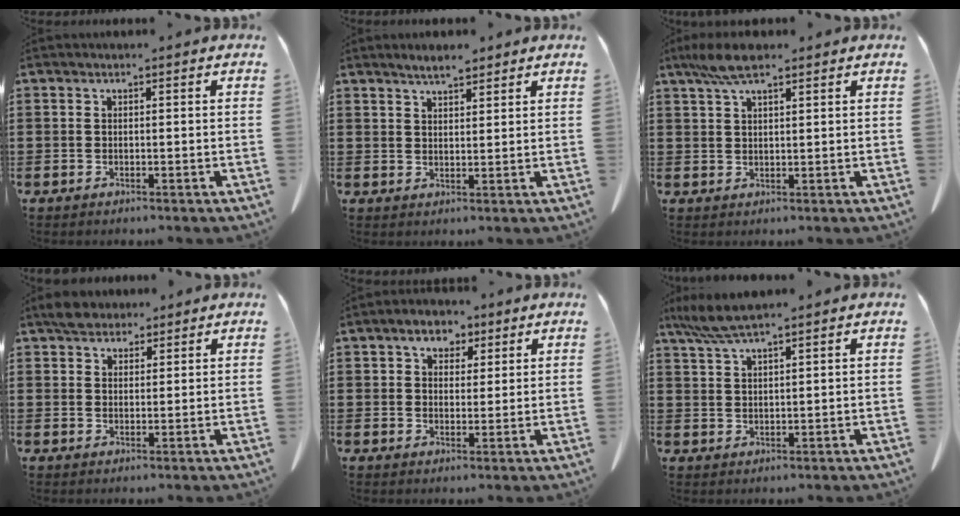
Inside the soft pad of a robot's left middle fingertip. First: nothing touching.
{"total": 2.9, "force": [2.6, 0.6, 1.0], "torque": [-0.025, 0.001, 0.049]}
{"total": 5.4, "force": [3.4, 1.3, 4.0], "torque": [-0.086, 0.004, 0.063]}
{"total": 3.7, "force": [3.2, 1.7, 0.9], "torque": [-0.019, 0.002, 0.060]}
{"total": 4.4, "force": [2.9, 2.9, 1.7], "torque": [-0.041, 0.011, 0.050]}
{"total": 5.2, "force": [4.2, 0.3, 3.0], "torque": [-0.069, -0.008, 0.078]}